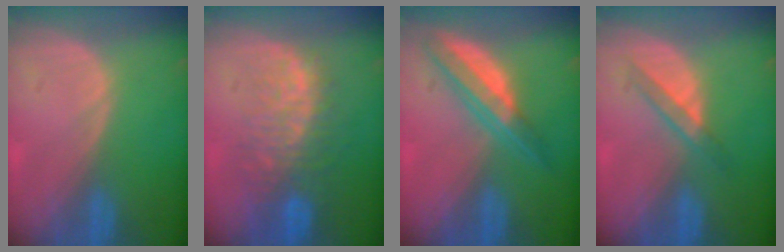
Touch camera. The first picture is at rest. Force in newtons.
{"total": 9.7, "press": 8.5, "slide": 4.7}
{"total": 6.7, "press": 5.7, "slide": 3.6}
{"total": 3.6, "press": 3.4, "slide": 1.1}